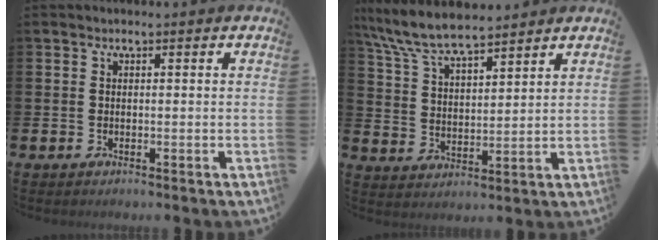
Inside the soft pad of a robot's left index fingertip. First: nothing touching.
{"total": 7.8, "force": [7.3, 1.1, 2.4], "torque": [-0.077, -0.034, 0.133]}